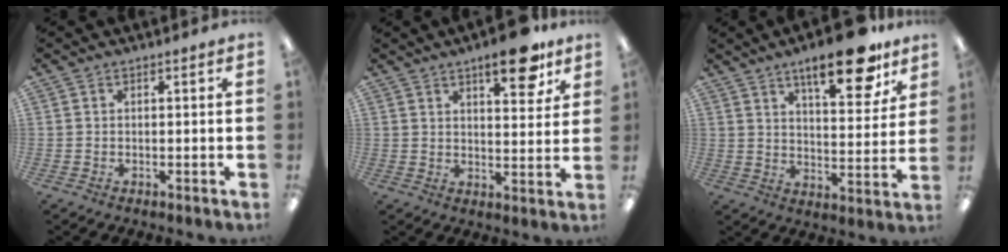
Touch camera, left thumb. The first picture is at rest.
{"total": 11.4, "force": [7.6, 3.9, 7.5], "torque": [-0.090, -0.039, 0.122]}
{"total": 16.7, "force": [11.2, 5.7, 11.0], "torque": [-0.150, -0.062, 0.179]}